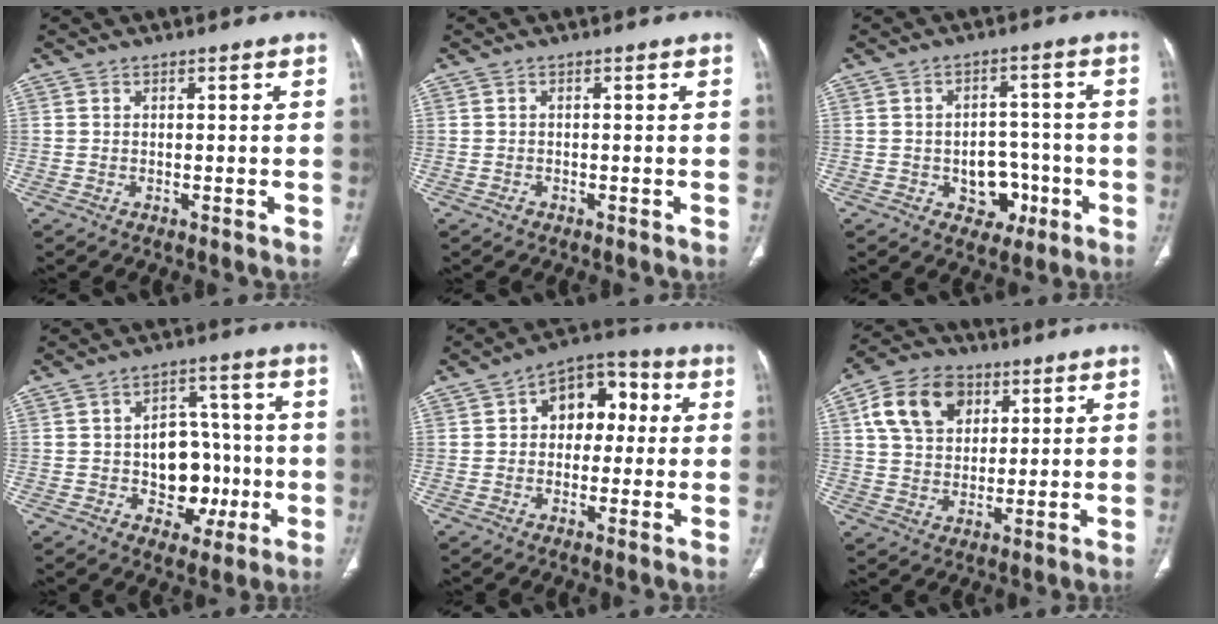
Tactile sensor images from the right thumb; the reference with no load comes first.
{"total": 0.8, "force": [-0.5, 0.6, 0.3], "torque": [-0.005, 0.002, -0.009]}
{"total": 7.5, "force": [-2.5, 5.8, 4.1], "torque": [-0.018, 0.030, -0.027]}
{"total": 11.8, "force": [-2.0, 8.7, 7.8], "torque": [-0.059, 0.035, -0.021]}
{"total": 11.4, "force": [2.1, 7.8, 8.1], "torque": [-0.070, 0.027, 0.021]}
{"total": 13.0, "force": [4.9, 9.4, 7.5], "torque": [-0.116, -0.001, 0.084]}